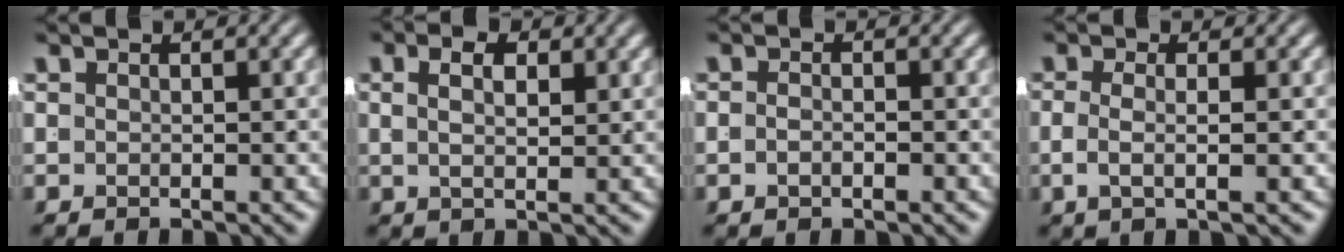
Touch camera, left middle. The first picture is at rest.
{"total": 2.7, "force": [0.8, 0.7, 2.4], "torque": [-0.022, -0.004, 0.016]}
{"total": 1.0, "force": [-0.8, -0.1, 0.6], "torque": [-0.010, -0.001, -0.013]}
{"total": 2.2, "force": [-0.5, -0.1, 2.1], "torque": [-0.041, -0.011, -0.003]}